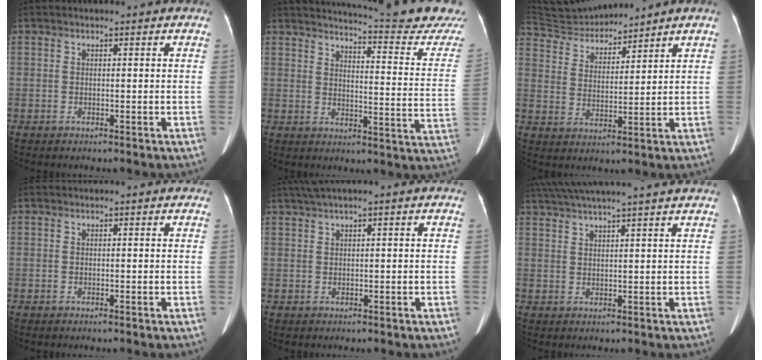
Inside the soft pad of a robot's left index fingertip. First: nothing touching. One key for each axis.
{"total": 21.0, "fx": 20.0, "fy": -0.8, "fz": 6.4, "tx": -0.097, "ty": -0.118, "tz": 0.227}
{"total": 9.2, "fx": 9.2, "fy": 0.4, "fz": 0.9, "tx": -0.026, "ty": 0.022, "tz": 0.185}
{"total": 0.8, "fx": 0.8, "fy": 0.0, "fz": 0.1, "tx": -0.007, "ty": 0.003, "tz": 0.006}
{"total": 2.8, "fx": 1.9, "fy": -0.3, "fz": 2.0, "tx": -0.050, "ty": 0.023, "tz": 0.046}
{"total": 15.3, "fx": 13.4, "fy": -0.9, "fz": 7.3, "tx": -0.134, "ty": 0.026, "tz": 0.193}